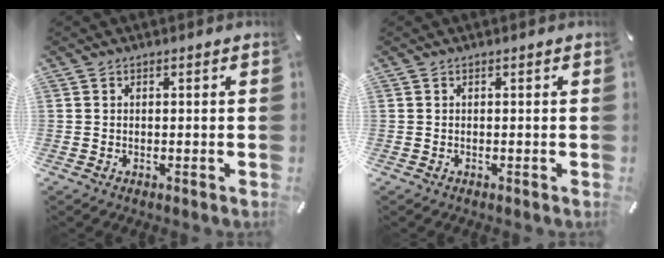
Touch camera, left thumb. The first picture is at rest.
{"total": 0.0}